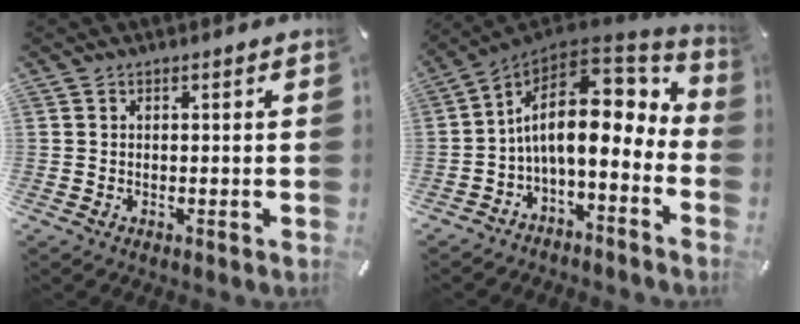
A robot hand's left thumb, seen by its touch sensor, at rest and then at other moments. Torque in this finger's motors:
{"motor_torque": [0.82, 2.01, 0.98, -0.34, 0.31]}